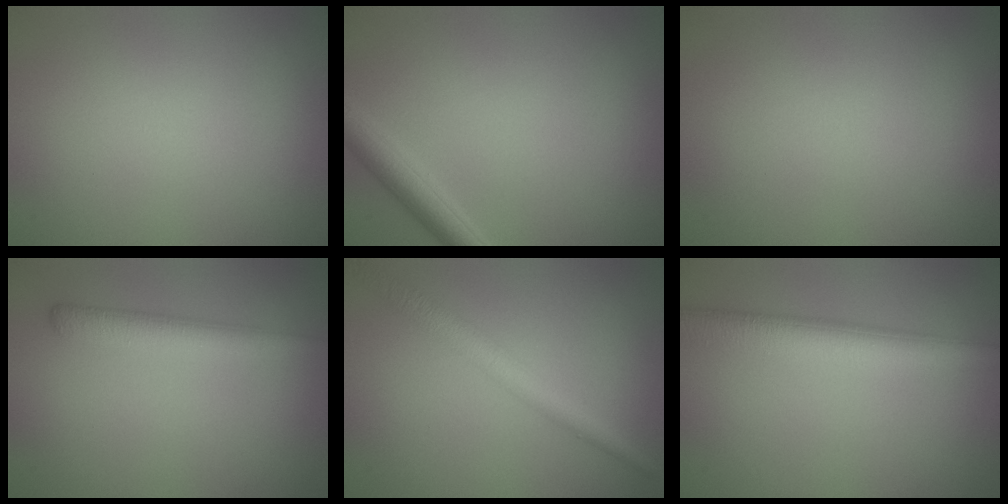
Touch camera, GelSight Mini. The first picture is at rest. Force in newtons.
{"total": 2.7, "press": 2.7, "slide": 0.1}
{"total": 0.0}
{"total": 2.8, "press": 2.8, "slide": 0.1}
{"total": 2.9, "press": 2.9, "slide": 0.1}
{"total": 5.0, "press": 5.0, "slide": 0.1}